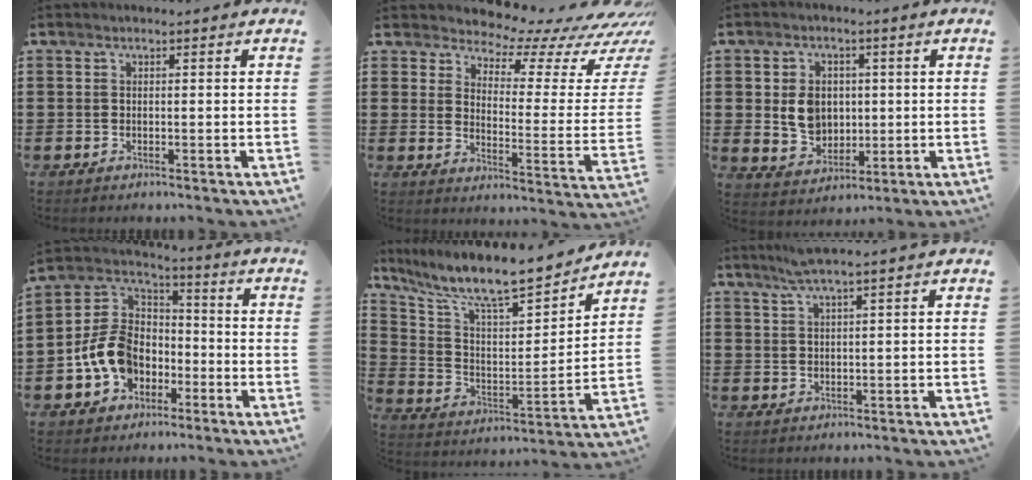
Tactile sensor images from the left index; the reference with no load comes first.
{"total": 5.4, "force": [5.0, 1.5, 1.3], "torque": [-0.031, -0.053, 0.080]}
{"total": 6.1, "force": [0.8, 5.1, 3.3], "torque": [-0.062, 0.007, 0.013]}
{"total": 10.8, "force": [-3.6, 8.4, 5.7], "torque": [-0.169, 0.012, -0.076]}
{"total": 10.4, "force": [9.2, 1.3, 4.6], "torque": [-0.125, -0.066, 0.152]}
{"total": 3.9, "force": [2.7, -0.4, 2.7], "torque": [-0.058, 0.002, 0.050]}